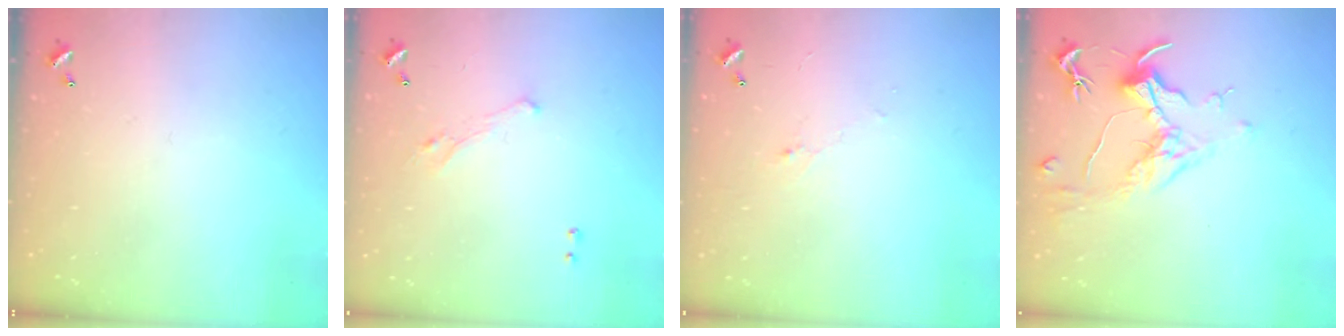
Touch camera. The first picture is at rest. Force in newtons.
{"total": 0.8, "press": 0.3, "slide": 0.7}
{"total": 0.6, "press": 0.2, "slide": 0.5}
{"total": 1.7, "press": 1.5, "slide": 0.7}